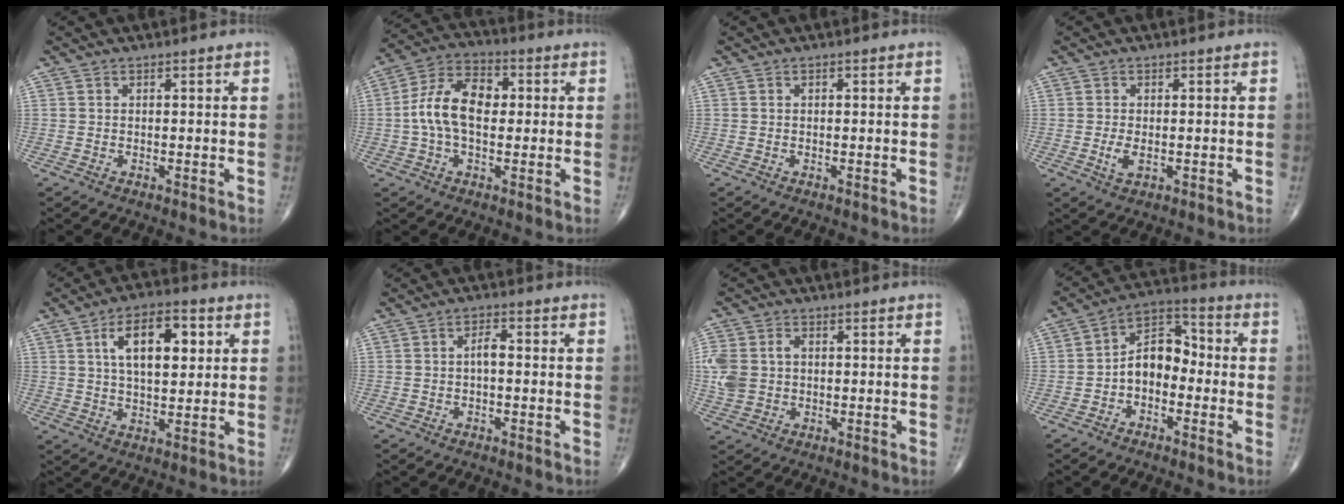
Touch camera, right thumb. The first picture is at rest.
{"total": 11.6, "force": [0.4, 7.0, 9.3], "torque": [-0.175, 0.031, 0.000]}
{"total": 0.0}
{"total": 2.7, "force": [-0.5, 1.3, 2.3], "torque": [-0.049, -0.006, -0.009]}
{"total": 12.2, "force": [3.6, 6.0, 10.1], "torque": [-0.143, -0.002, 0.057]}
{"total": 2.6, "force": [-0.3, 1.2, 2.2], "torque": [-0.035, 0.011, -0.009]}
{"total": 8.8, "force": [0.4, 6.8, 5.5], "torque": [-0.135, 0.013, 0.012]}
{"total": 8.0, "force": [-2.0, 5.3, 5.6], "torque": [-0.074, 0.041, -0.052]}